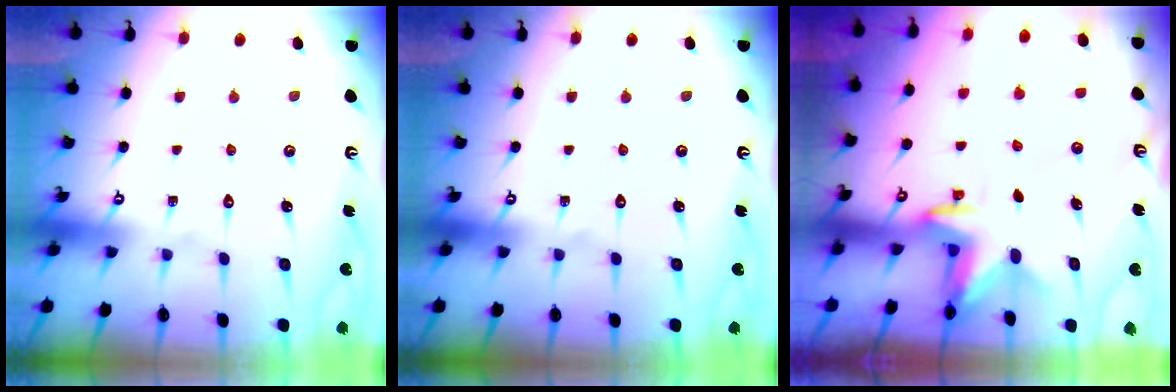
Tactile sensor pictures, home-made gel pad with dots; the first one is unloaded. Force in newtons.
{"total": 0.0}
{"total": 2.6, "press": 2.6, "slide": 0.4}